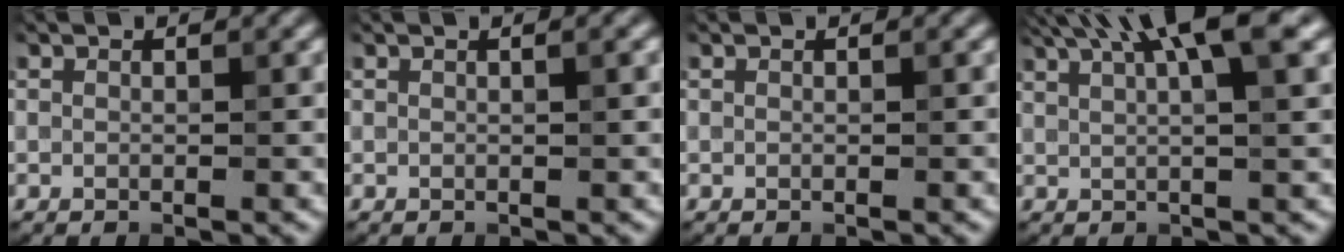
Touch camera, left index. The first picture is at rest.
{"total": 1.4, "force": [0.3, 0.4, 1.3], "torque": [-0.013, 0.006, 0.000]}
{"total": 0.0}
{"total": 9.4, "force": [5.2, 2.2, 7.6], "torque": [-0.085, 0.036, 0.054]}